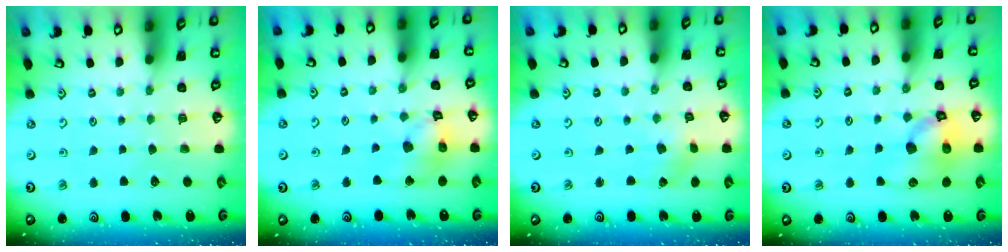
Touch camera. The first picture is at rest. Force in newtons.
{"total": 12.4, "press": 12.2, "slide": 1.7}
{"total": 0.7, "press": 0.7, "slide": 0.2}
{"total": 12.3, "press": 12.2, "slide": 1.7}